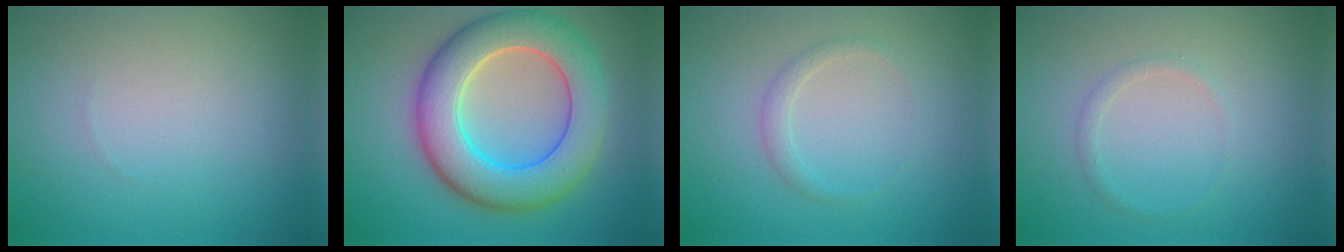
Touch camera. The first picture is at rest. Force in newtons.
{"total": 9.4, "press": 9.4, "slide": 0.5}
{"total": 1.2, "press": 1.2, "slide": 0.1}
{"total": 0.9, "press": 0.9, "slide": 0.0}